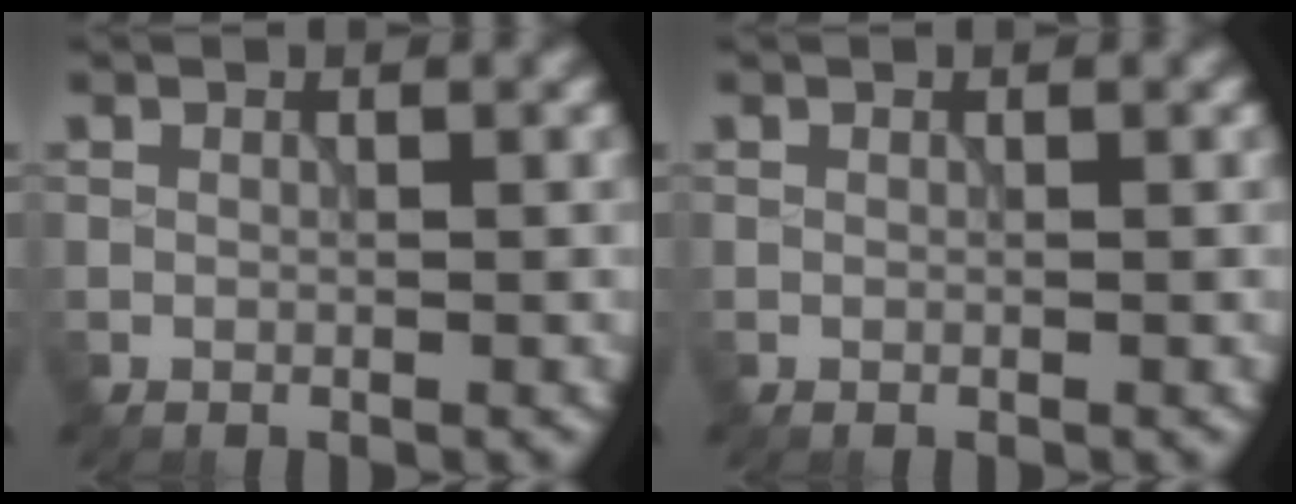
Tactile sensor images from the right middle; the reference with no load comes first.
{"total": 0.0}